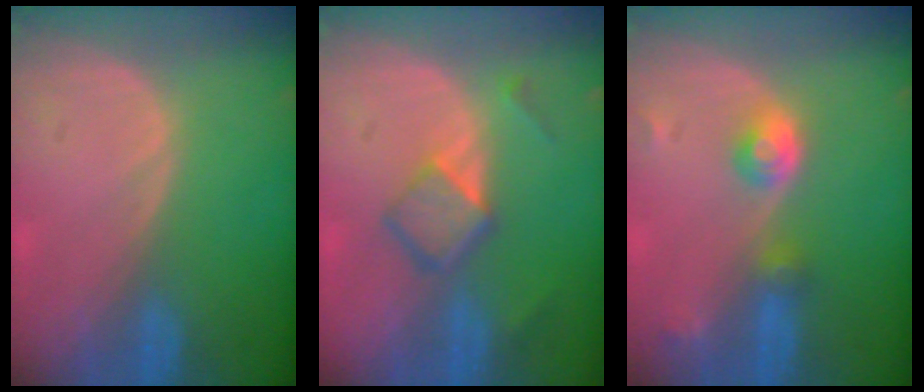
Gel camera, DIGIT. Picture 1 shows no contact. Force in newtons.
{"total": 5.0, "press": 4.6, "slide": 1.9}
{"total": 4.4, "press": 4.1, "slide": 1.8}